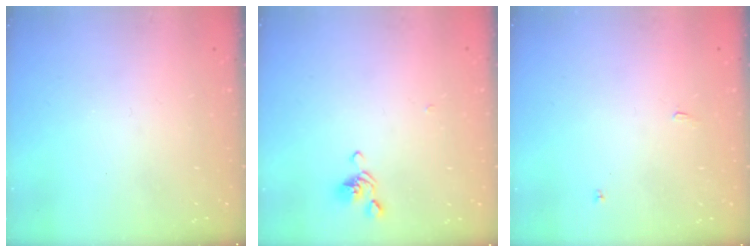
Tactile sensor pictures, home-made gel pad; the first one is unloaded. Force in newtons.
{"total": 2.9, "press": 2.8, "slide": 0.6}
{"total": 1.8, "press": 1.8, "slide": 0.3}